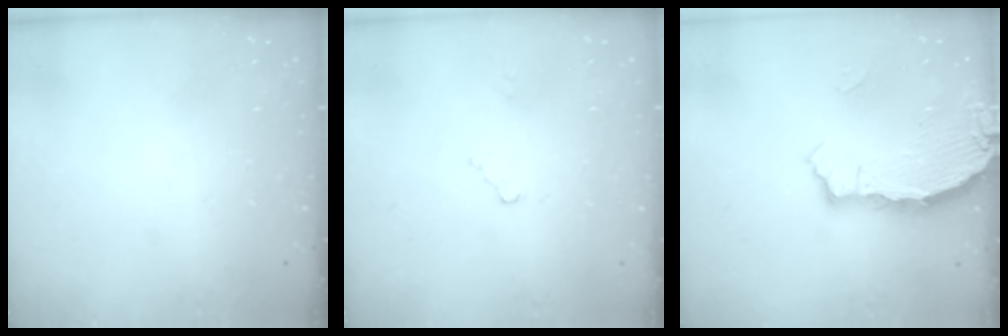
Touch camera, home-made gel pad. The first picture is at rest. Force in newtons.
{"total": 2.3, "press": 2.3, "slide": 0.4}
{"total": 3.3, "press": 3.2, "slide": 0.4}